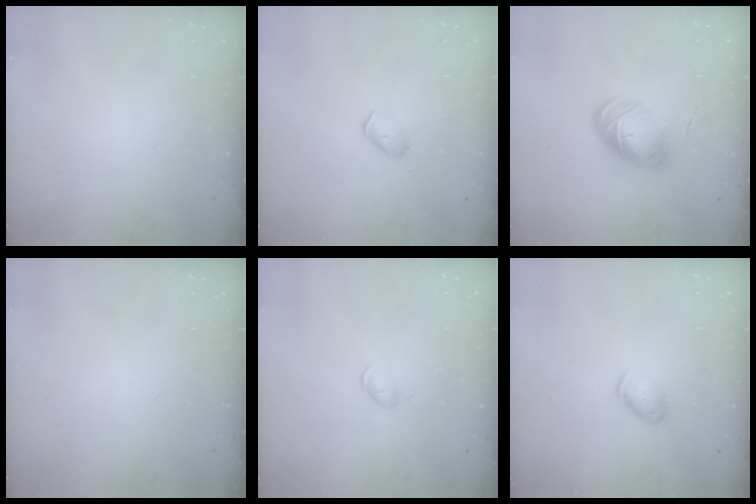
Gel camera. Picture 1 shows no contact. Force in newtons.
{"total": 3.9, "press": 3.8, "slide": 0.7}
{"total": 9.7, "press": 9.7, "slide": 0.1}
{"total": 0.0}
{"total": 4.2, "press": 4.1, "slide": 0.7}
{"total": 6.2, "press": 6.1, "slide": 0.9}